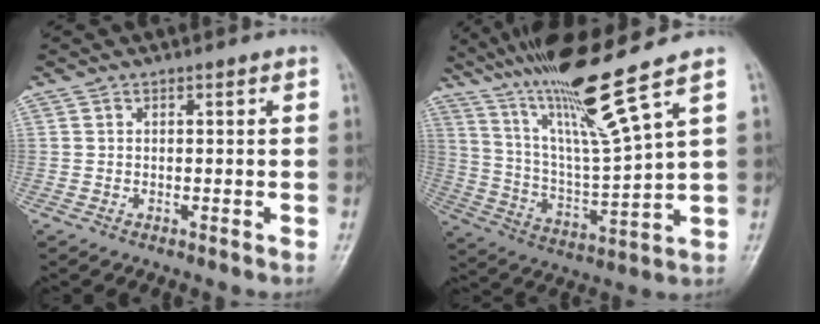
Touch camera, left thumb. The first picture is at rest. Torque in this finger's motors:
{"motor_torque": [1.82, 0.20, 1.47, -1.30, 0.40]}